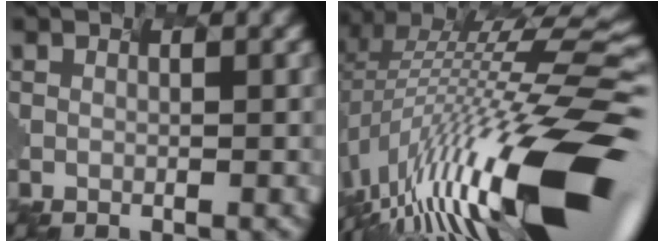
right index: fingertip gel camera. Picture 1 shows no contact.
{"total": 17.2, "force": [-5.8, 4.6, 15.5], "torque": [-0.265, 0.018, -0.094]}